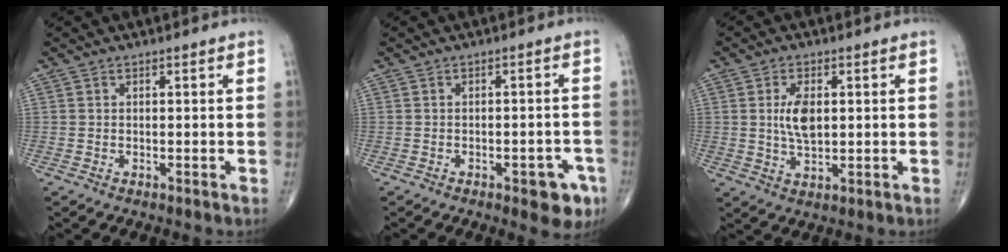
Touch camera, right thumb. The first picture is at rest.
{"total": 6.1, "force": [-3.1, 2.7, 4.6], "torque": [-0.032, 0.016, -0.032]}
{"total": 6.0, "force": [0.9, 3.1, 5.1], "torque": [-0.093, -0.007, 0.017]}